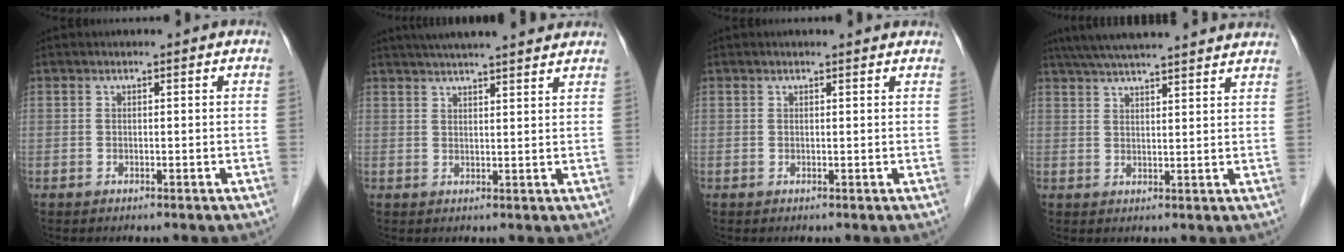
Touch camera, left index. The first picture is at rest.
{"total": 14.5, "force": [12.7, 1.2, 6.8], "torque": [-0.107, 0.035, 0.170]}
{"total": 2.8, "force": [2.7, 0.2, 0.7], "torque": [-0.013, 0.009, 0.023]}
{"total": 19.2, "force": [17.1, 1.3, 8.6], "torque": [-0.142, 0.042, 0.232]}